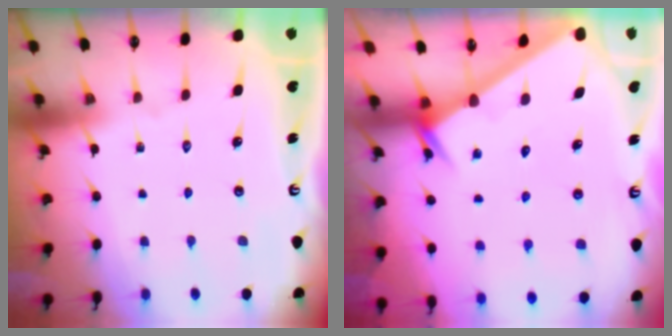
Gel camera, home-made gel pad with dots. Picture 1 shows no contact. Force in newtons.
{"total": 2.6, "press": 2.6, "slide": 0.0}